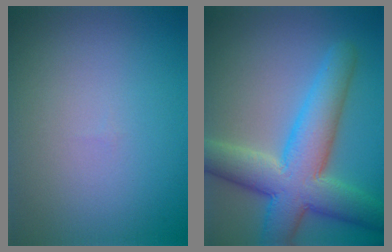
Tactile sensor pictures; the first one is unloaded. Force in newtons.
{"total": 8.9, "press": 8.9, "slide": 0.3}